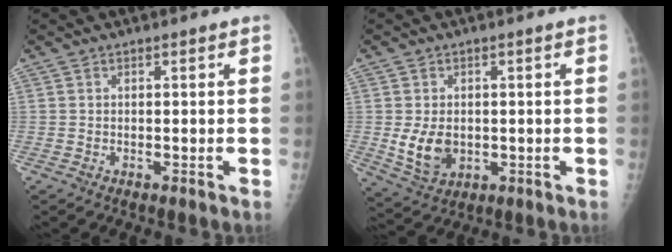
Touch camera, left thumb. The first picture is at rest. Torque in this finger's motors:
{"motor_torque": [0.53, 0.66, 0.49, -0.35, 0.08]}